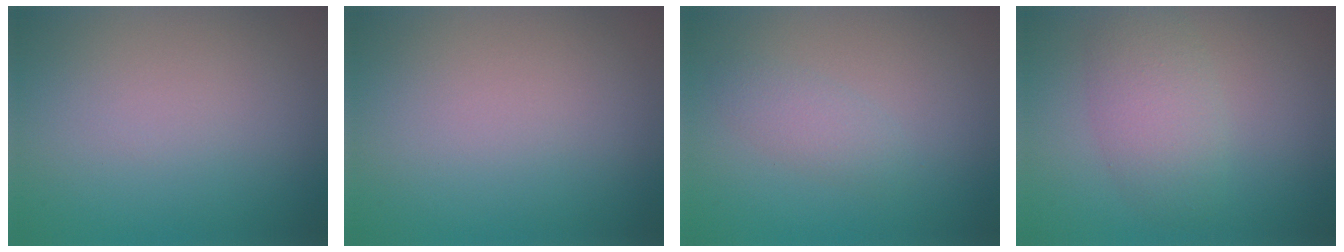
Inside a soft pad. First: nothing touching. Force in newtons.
{"total": 0.0}
{"total": 1.6, "press": 1.6, "slide": 0.1}
{"total": 3.7, "press": 3.7, "slide": 0.2}